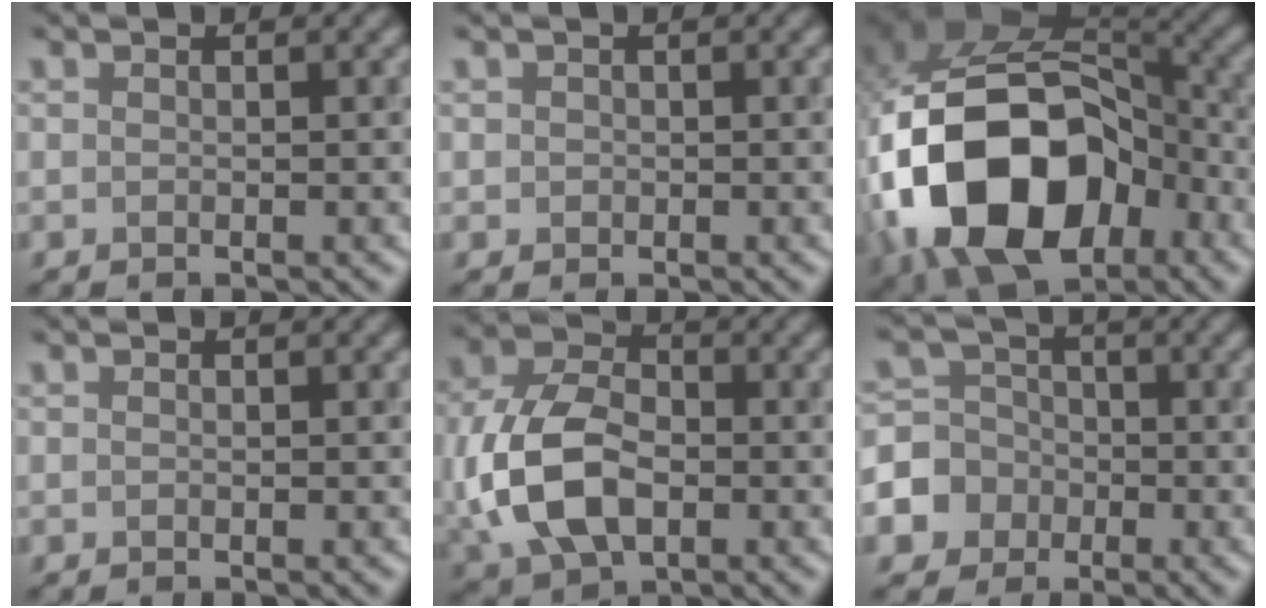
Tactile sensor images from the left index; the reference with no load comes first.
{"total": 0.7, "force": [0.1, 0.7, 0.1], "torque": [0.006, -0.002, -0.001]}
{"total": 18.6, "force": [-5.2, 12.7, 12.6], "torque": [-0.245, -0.024, -0.080]}
{"total": 0.0}
{"total": 9.3, "force": [-1.8, 6.3, 6.6], "torque": [-0.158, -0.006, -0.043]}
{"total": 7.5, "force": [-2.9, 6.8, 1.3], "torque": [-0.030, -0.007, -0.074]}